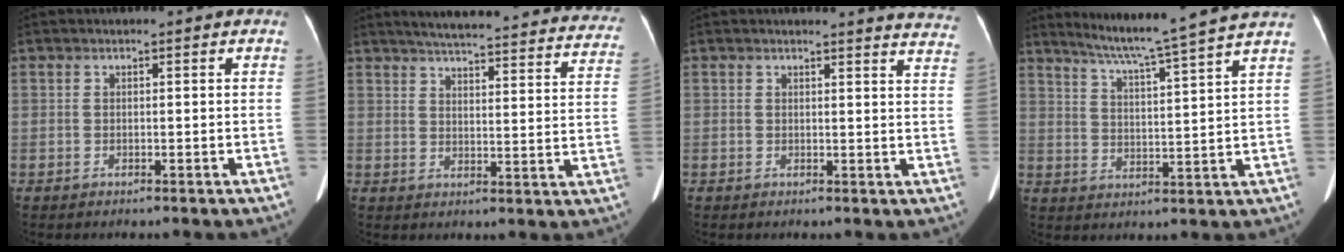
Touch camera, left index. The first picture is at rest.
{"total": 30.9, "force": [28.4, 4.4, 11.5], "torque": [-0.167, -0.059, 0.327]}
{"total": 10.8, "force": [10.6, 0.7, 1.9], "torque": [0.007, -0.065, 0.077]}
{"total": 14.3, "force": [12.4, -2.4, 6.7], "torque": [-0.115, -0.018, 0.172]}